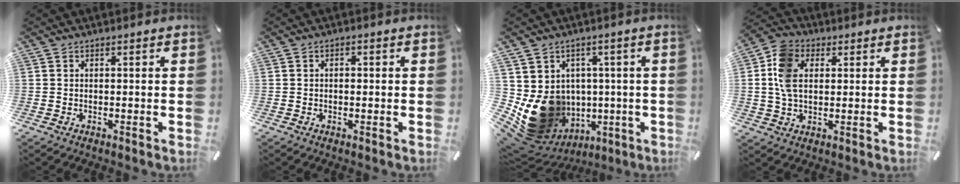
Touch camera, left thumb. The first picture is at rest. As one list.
[{"total": 1.2, "force": [-0.2, 0.7, 1.0], "torque": [-0.018, 0.003, -0.005]}, {"total": 15.4, "force": [-1.6, 13.7, 6.9], "torque": [-0.118, -0.017, -0.005]}, {"total": 9.2, "force": [2.0, 6.8, 5.9], "torque": [-0.149, 0.010, 0.036]}]